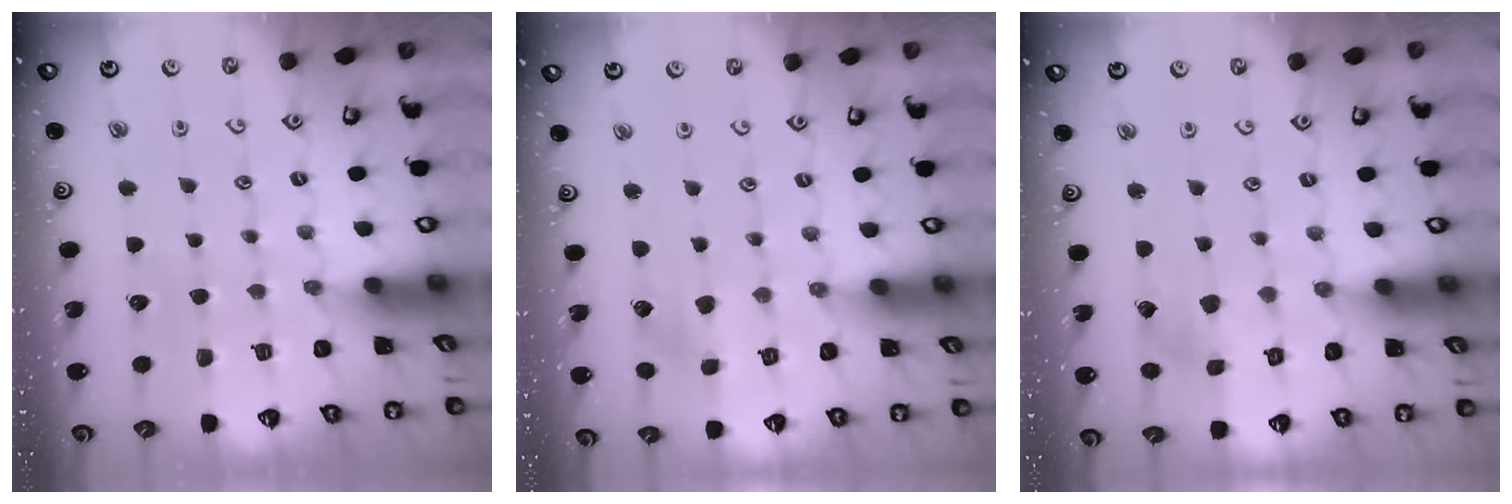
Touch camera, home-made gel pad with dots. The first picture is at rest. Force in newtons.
{"total": 2.5, "press": 2.4, "slide": 0.3}
{"total": 2.5, "press": 2.5, "slide": 0.3}